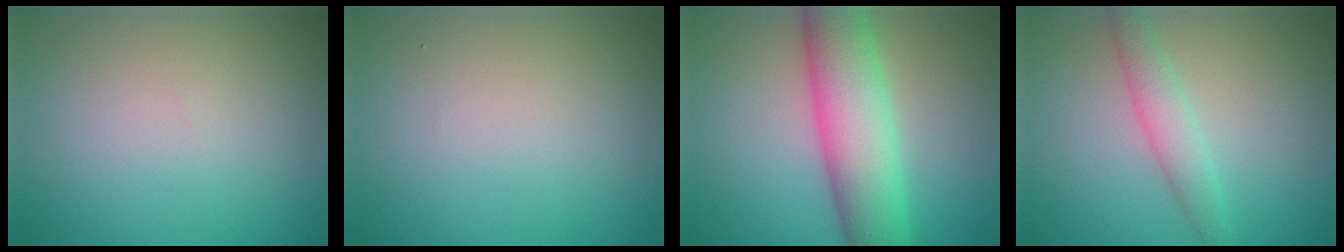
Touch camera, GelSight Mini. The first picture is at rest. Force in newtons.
{"total": 0.0}
{"total": 8.7, "press": 8.7, "slide": 0.2}
{"total": 2.7, "press": 2.7, "slide": 0.0}